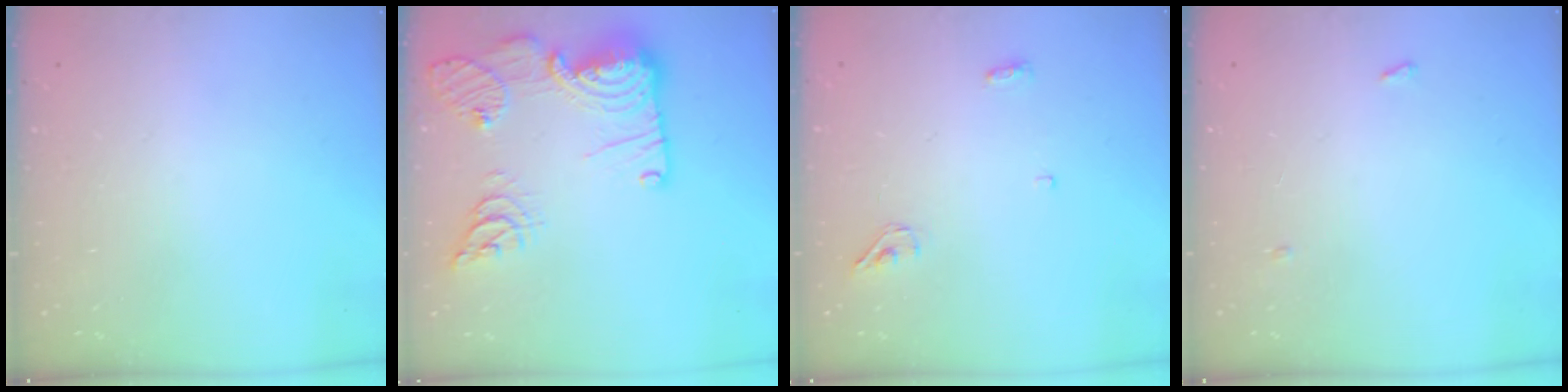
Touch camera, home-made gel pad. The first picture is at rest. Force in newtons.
{"total": 22.8, "press": 22.7, "slide": 2.3}
{"total": 3.2, "press": 3.0, "slide": 1.2}
{"total": 6.9, "press": 2.8, "slide": 6.3}